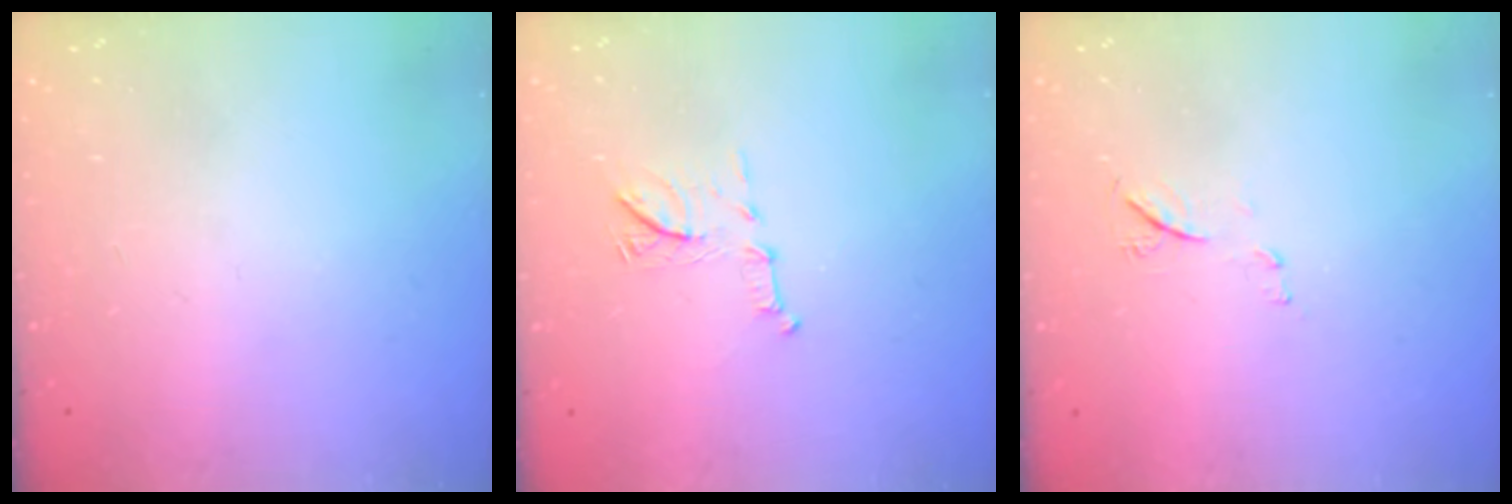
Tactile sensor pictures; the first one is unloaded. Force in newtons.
{"total": 8.6, "press": 8.5, "slide": 1.1}
{"total": 5.6, "press": 5.6, "slide": 0.7}